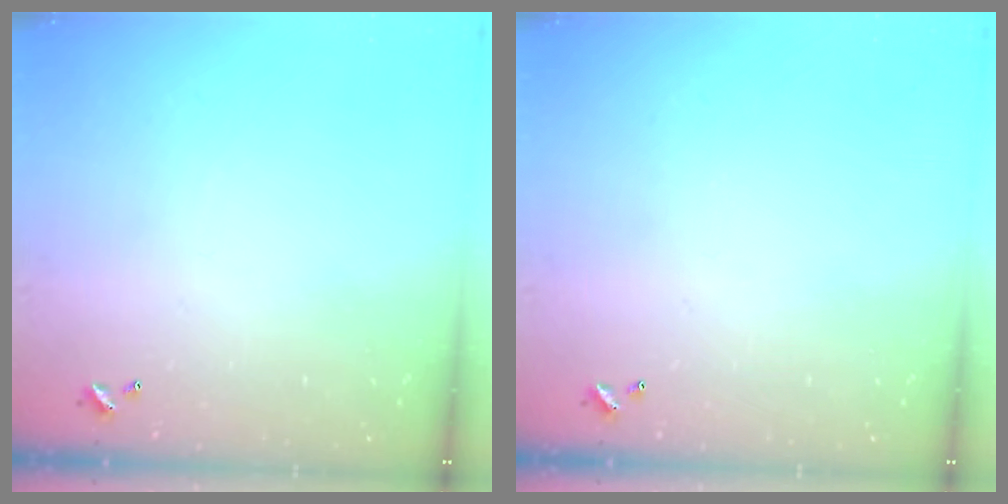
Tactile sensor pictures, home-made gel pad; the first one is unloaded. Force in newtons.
{"total": 0.0}